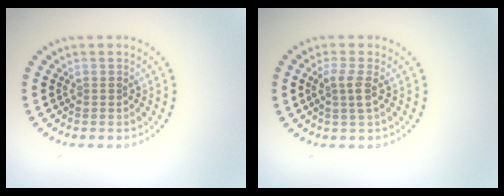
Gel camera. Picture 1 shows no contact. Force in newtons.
{"total": 1.8, "press": 1.5, "slide": 1.0}